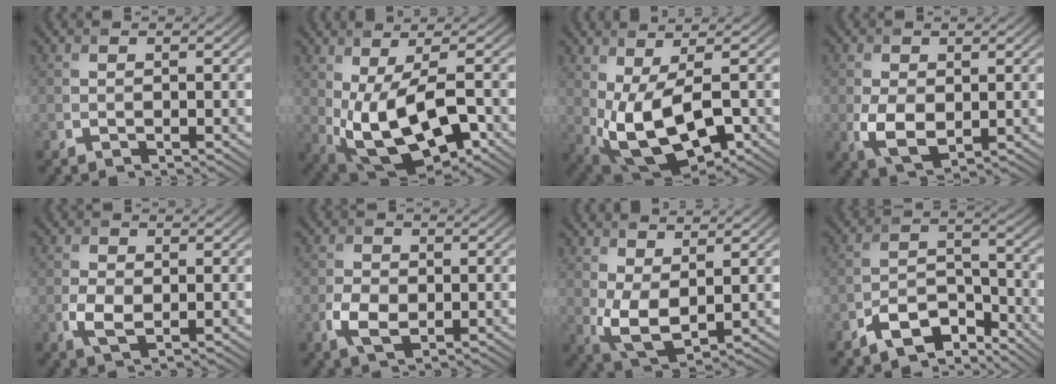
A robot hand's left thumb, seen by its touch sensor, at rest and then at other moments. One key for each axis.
{"total": 11.7, "fx": -1.9, "fy": 5.2, "fz": 10.3, "tx": -0.203, "ty": -0.010, "tz": -0.022}
{"total": 10.0, "fx": -1.2, "fy": 4.6, "fz": 8.8, "tx": -0.184, "ty": -0.013, "tz": -0.012}
{"total": 5.0, "fx": -0.5, "fy": 3.2, "fz": 3.8, "tx": -0.090, "ty": -0.014, "tz": -0.003}
{"total": 3.2, "fx": -0.5, "fy": 2.0, "fz": 2.5, "tx": -0.060, "ty": -0.006, "tz": -0.009}
{"total": 4.1, "fx": -1.1, "fy": 2.7, "fz": 2.9, "tx": -0.068, "ty": -0.007, "tz": -0.024}
{"total": 6.2, "fx": 1.3, "fy": 3.2, "fz": 5.1, "tx": -0.118, "ty": -0.005, "tz": 0.029}
{"total": 7.1, "fx": -5.6, "fy": 2.9, "fz": 3.3, "tx": -0.055, "ty": 0.002, "tz": -0.113}